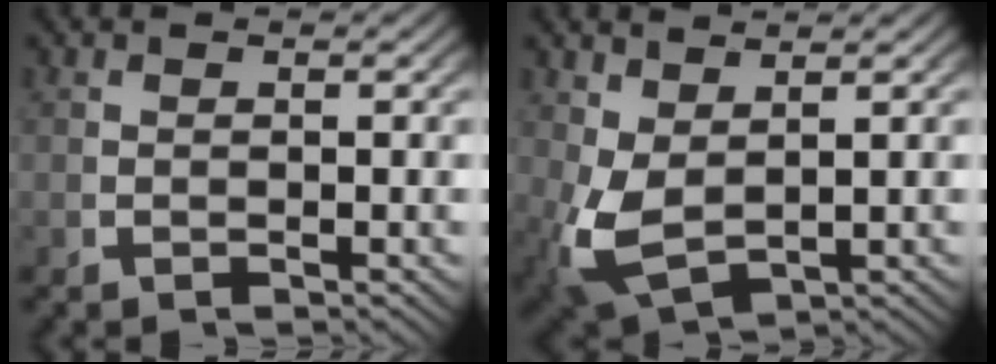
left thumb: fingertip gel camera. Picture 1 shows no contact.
{"total": 6.0, "force": [-0.5, 4.0, 4.4], "torque": [-0.113, -0.037, 0.020]}